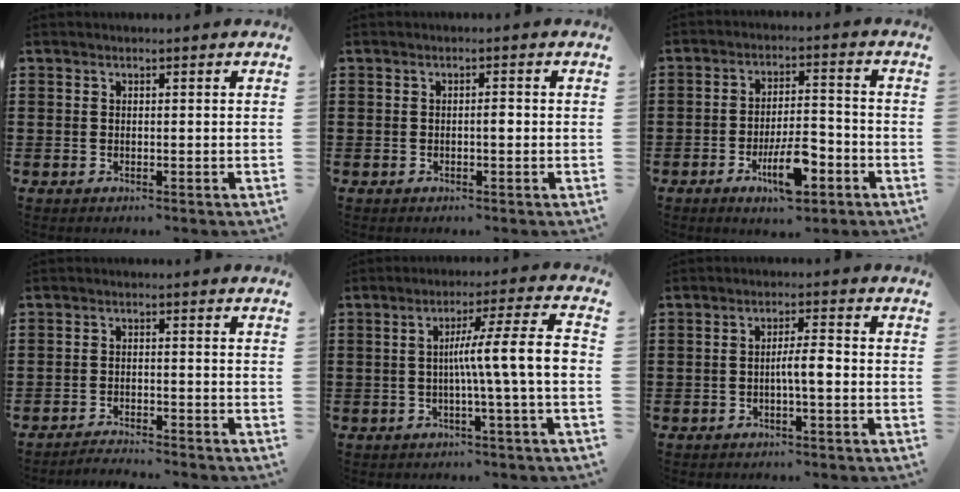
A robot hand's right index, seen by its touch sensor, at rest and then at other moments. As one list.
[{"total": 1.2, "force": [-0.2, 0.3, 1.2], "torque": [-0.022, 0.001, -0.005]}, {"total": 8.3, "force": [-4.0, 2.7, 6.8], "torque": [-0.132, 0.000, -0.072]}, {"total": 2.3, "force": [-2.3, -0.2, 0.2], "torque": [-0.007, 0.002, -0.048]}, {"total": 9.2, "force": [-0.5, -0.4, 9.2], "torque": [-0.157, -0.007, -0.017]}, {"total": 3.4, "force": [-0.8, 0.5, 3.3], "torque": [-0.059, 0.003, -0.017]}]